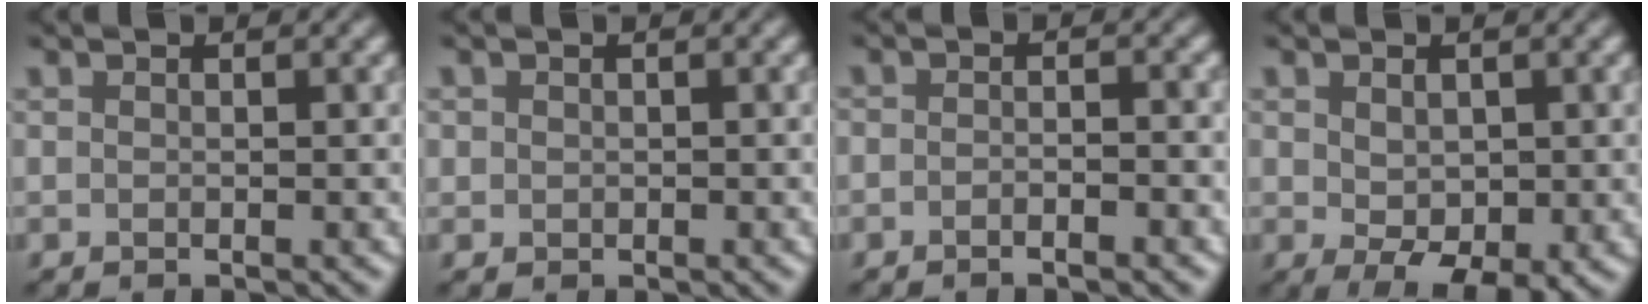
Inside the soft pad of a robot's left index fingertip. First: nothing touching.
{"total": 0.6, "force": [-0.1, 0.6, -0.1], "torque": [0.004, -0.005, 0.002]}
{"total": 1.5, "force": [-1.2, 0.3, 0.9], "torque": [-0.011, 0.000, -0.023]}
{"total": 3.9, "force": [-0.4, 2.3, 3.2], "torque": [-0.059, -0.009, 0.002]}